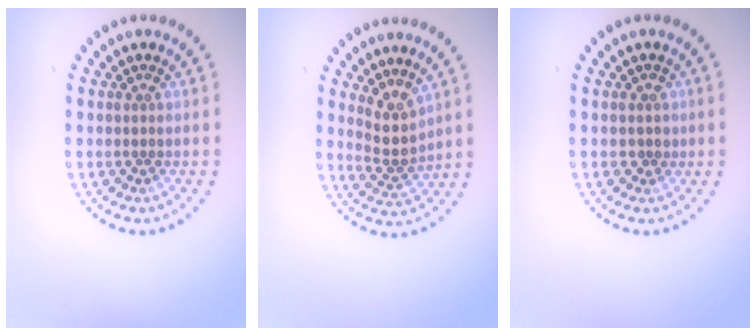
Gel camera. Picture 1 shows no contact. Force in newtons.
{"total": 2.7, "press": 2.0, "slide": 1.8}
{"total": 0.8, "press": 0.7, "slide": 0.5}